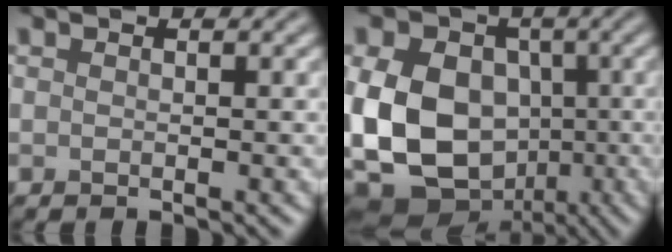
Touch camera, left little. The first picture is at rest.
{"total": 15.0, "force": [-2.1, 11.4, 9.6], "torque": [-0.182, -0.005, -0.049]}